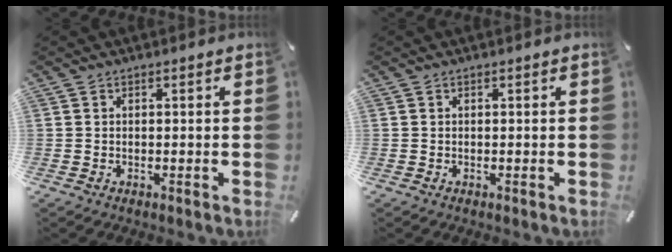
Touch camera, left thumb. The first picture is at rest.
{"total": 0.0}